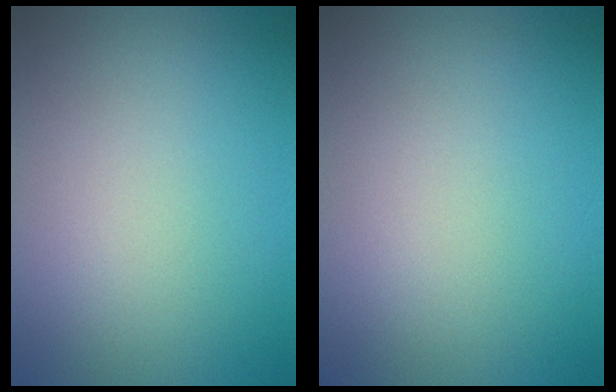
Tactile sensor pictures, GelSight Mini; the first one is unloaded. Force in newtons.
{"total": 0.0}